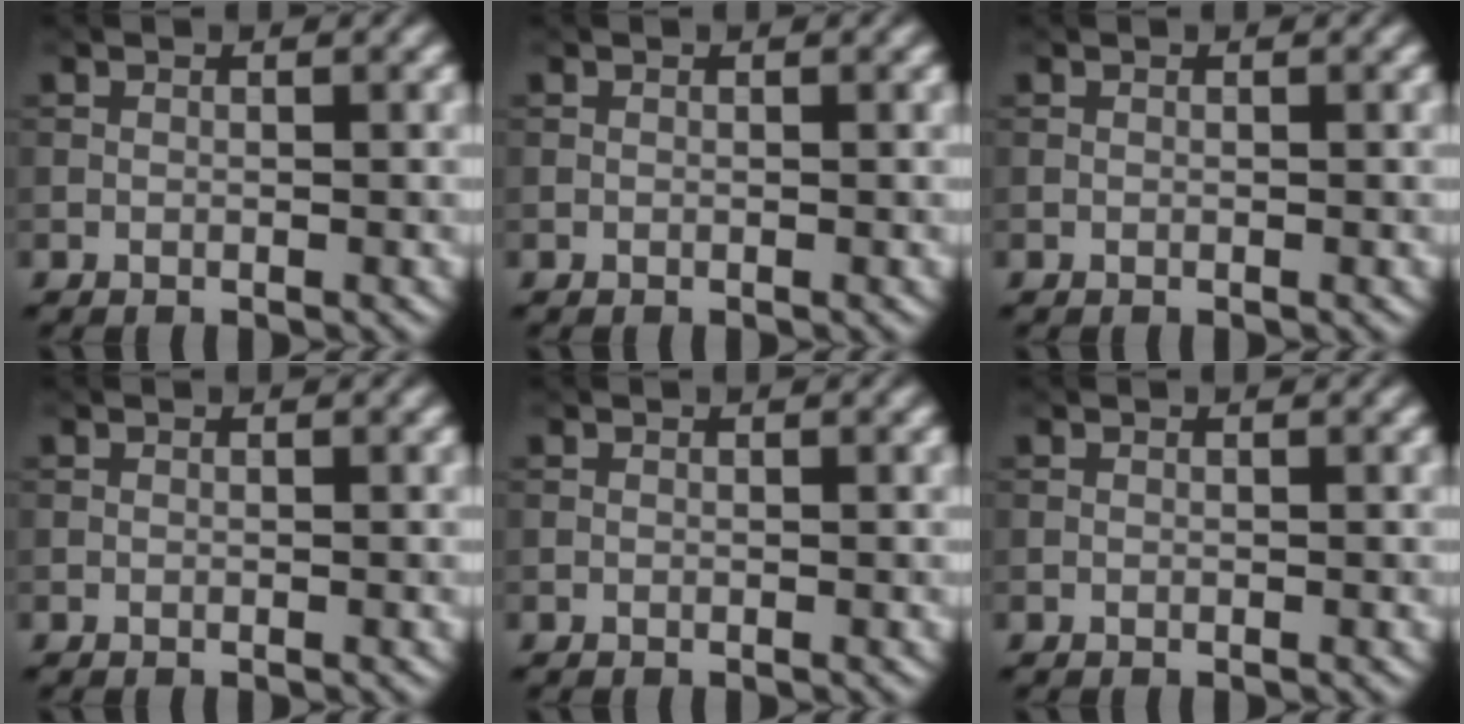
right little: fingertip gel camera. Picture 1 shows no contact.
{"total": 0.0}
{"total": 0.0}
{"total": 0.0}
{"total": 0.0}
{"total": 0.0}